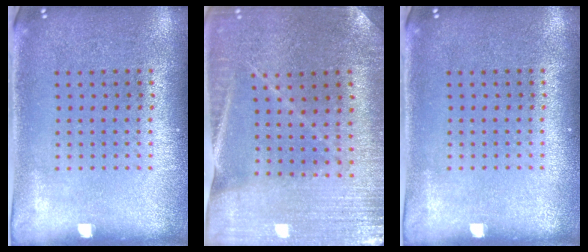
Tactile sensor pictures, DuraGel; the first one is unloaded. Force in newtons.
{"total": 1.4, "press": 1.4, "slide": 0.2}
{"total": 0.0}